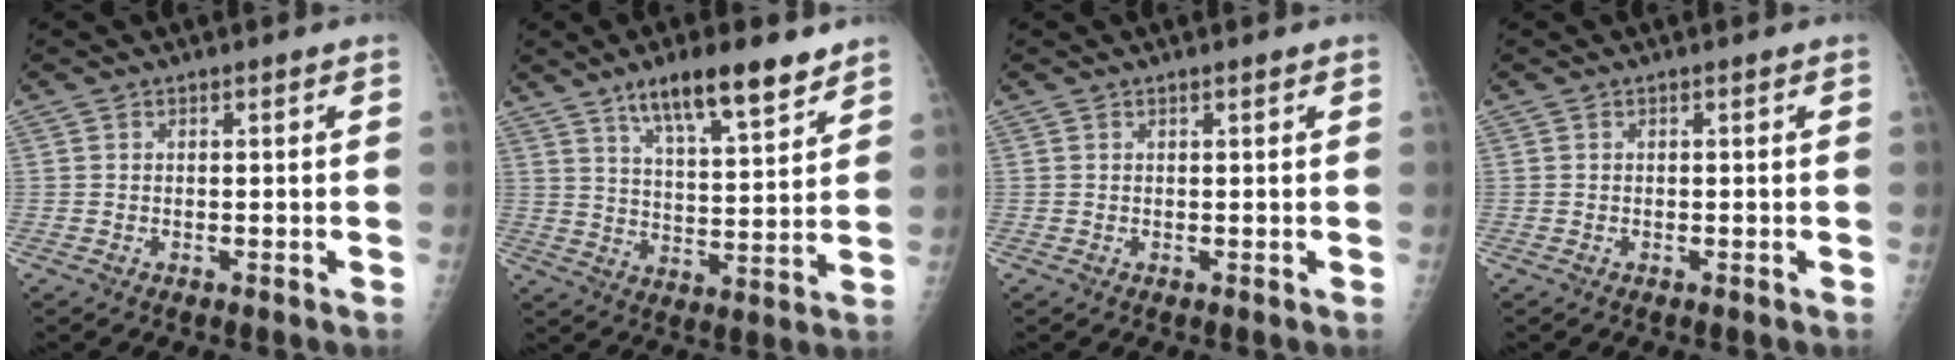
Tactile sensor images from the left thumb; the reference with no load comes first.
{"total": 13.4, "force": [9.2, 3.4, 9.1], "torque": [-0.128, -0.046, 0.154]}
{"total": 0.5, "force": [0.4, 0.1, 0.4], "torque": [-0.006, 0.000, 0.005]}
{"total": 0.0}